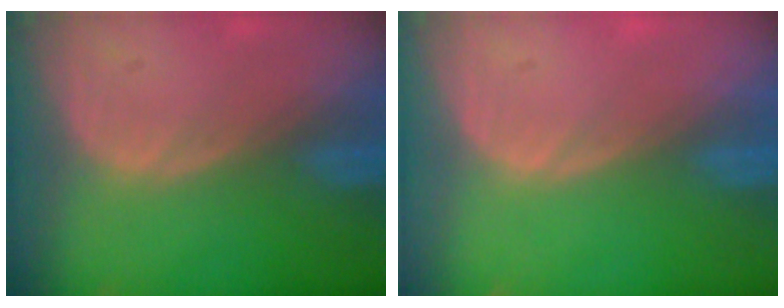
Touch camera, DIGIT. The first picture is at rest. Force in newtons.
{"total": 0.0}